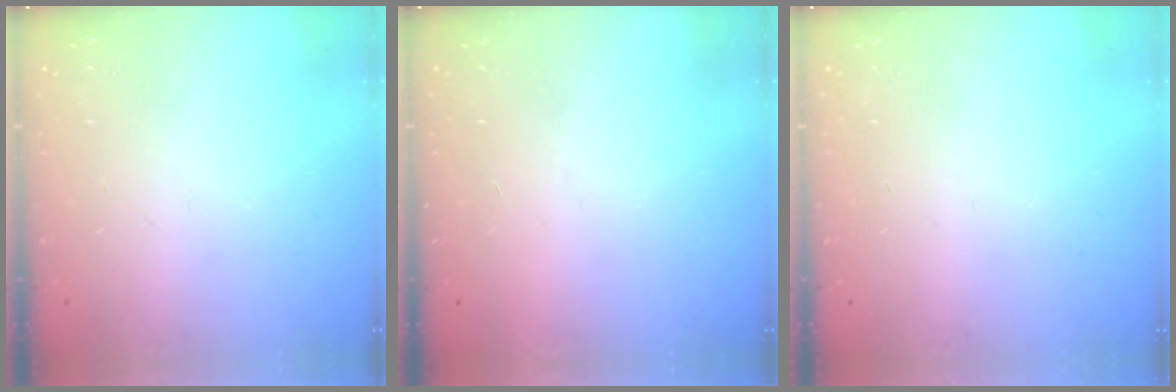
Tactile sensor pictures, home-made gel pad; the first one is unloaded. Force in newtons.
{"total": 1.5, "press": 1.5, "slide": 0.1}
{"total": 0.0}